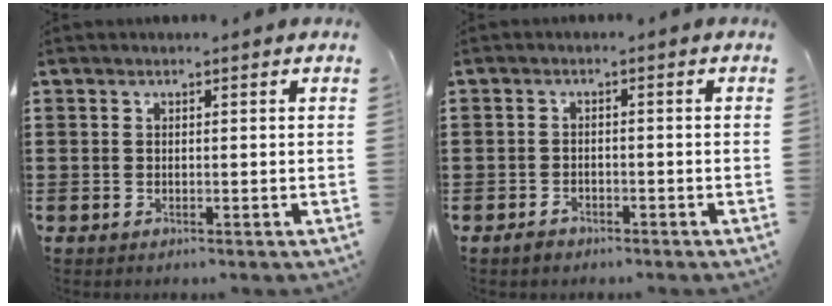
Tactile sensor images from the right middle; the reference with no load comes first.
{"total": 1.5, "force": [-1.3, 0.7, 0.4], "torque": [-0.012, 0.000, -0.027]}